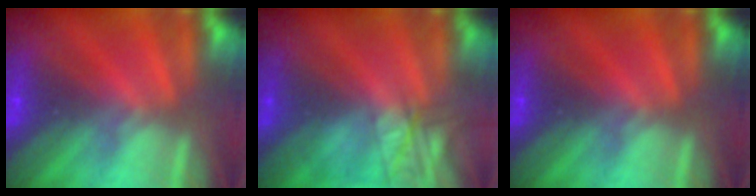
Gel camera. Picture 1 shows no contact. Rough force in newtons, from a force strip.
{"total": 2.3}
{"total": 0.0}